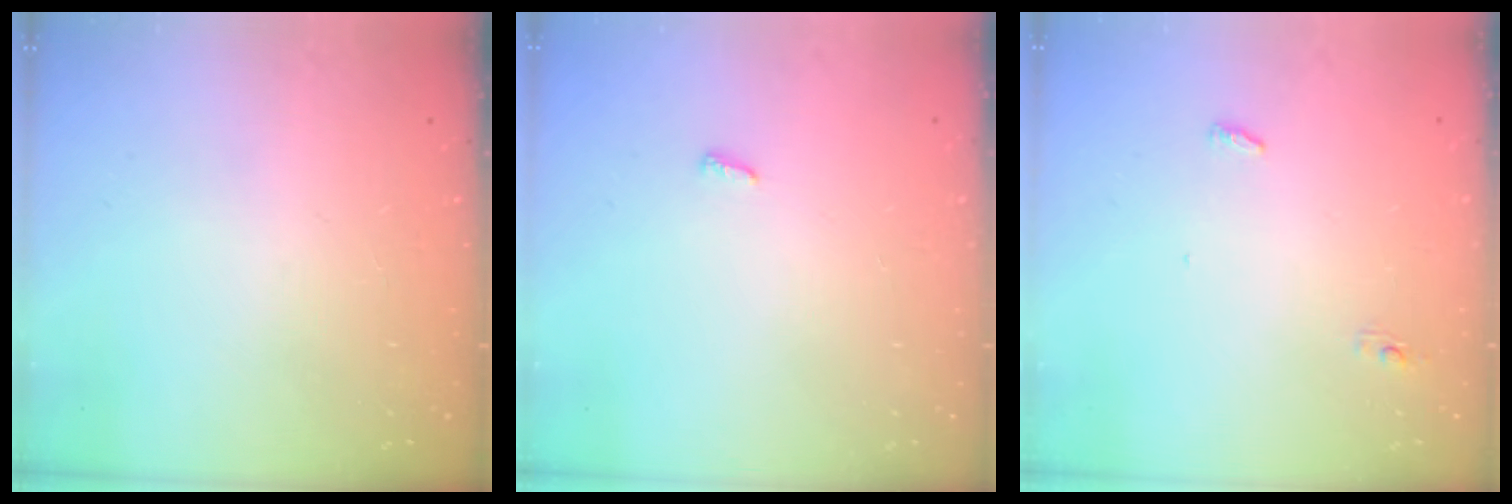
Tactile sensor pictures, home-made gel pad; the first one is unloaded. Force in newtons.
{"total": 2.8, "press": 2.8, "slide": 0.5}
{"total": 3.6, "press": 3.5, "slide": 0.9}